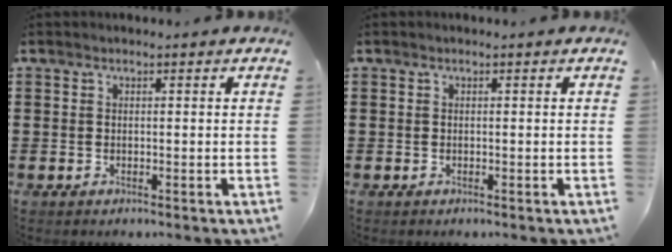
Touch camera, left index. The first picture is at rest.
{"total": 0.0}